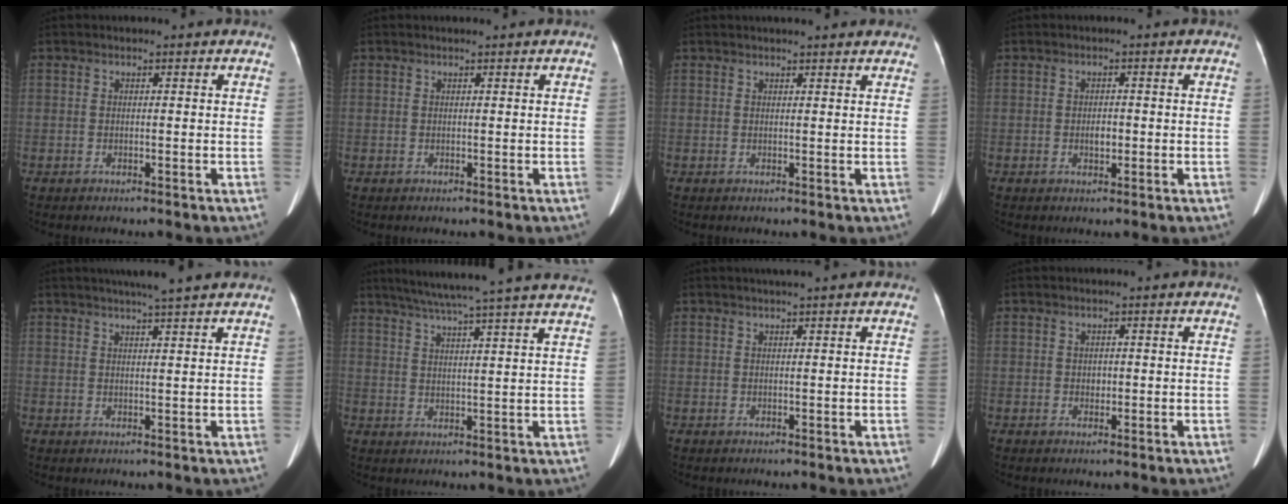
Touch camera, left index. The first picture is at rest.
{"total": 0.0}
{"total": 8.7, "force": [7.8, 1.3, 3.7], "torque": [-0.046, 0.021, 0.084]}
{"total": 1.5, "force": [-0.3, 0.9, 1.2], "torque": [-0.022, 0.001, -0.004]}
{"total": 6.7, "force": [5.5, -0.7, 3.8], "torque": [-0.058, 0.014, 0.072]}
{"total": 19.9, "force": [17.1, -1.2, 10.0], "torque": [-0.168, 0.004, 0.223]}
{"total": 1.7, "force": [1.3, -0.4, 1.1], "torque": [-0.015, 0.011, 0.024]}
{"total": 0.8, "force": [0.0, 0.7, 0.4], "torque": [-0.008, 0.002, -0.001]}